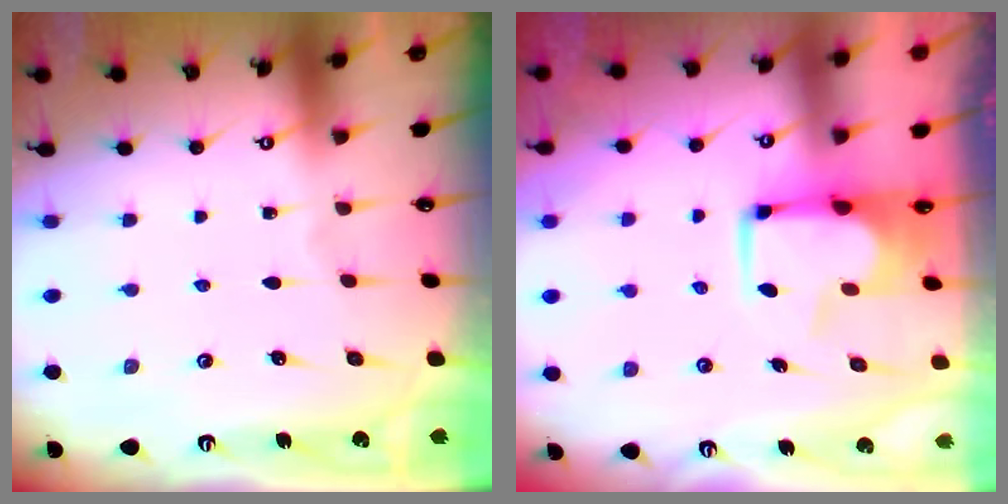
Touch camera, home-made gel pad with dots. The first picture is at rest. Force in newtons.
{"total": 5.0, "press": 5.0, "slide": 0.6}